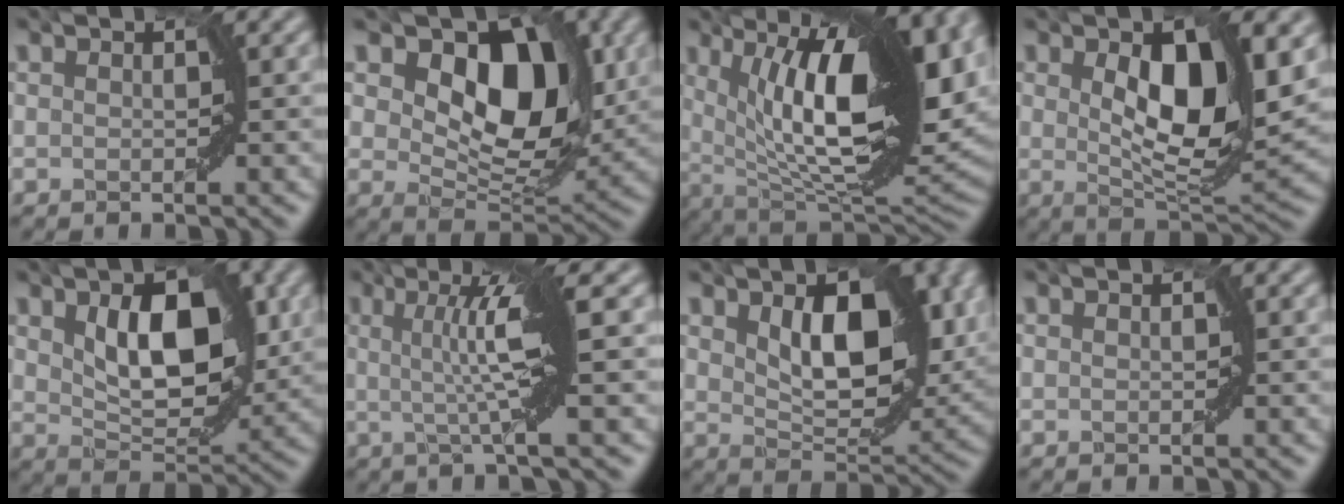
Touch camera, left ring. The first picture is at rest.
{"total": 9.9, "force": [3.3, 6.2, 7.0], "torque": [-0.110, -0.009, 0.049]}
{"total": 17.0, "force": [4.5, 6.5, 15.1], "torque": [-0.224, 0.005, 0.073]}
{"total": 9.2, "force": [1.6, 4.0, 8.1], "torque": [-0.132, -0.006, 0.032]}
{"total": 8.4, "force": [2.0, 4.5, 6.7], "torque": [-0.114, -0.005, 0.040]}
{"total": 5.7, "force": [0.7, 0.5, 5.7], "torque": [-0.100, 0.004, 0.012]}
{"total": 9.8, "force": [2.6, 5.3, 7.8], "torque": [-0.123, -0.007, 0.047]}
{"total": 0.0}